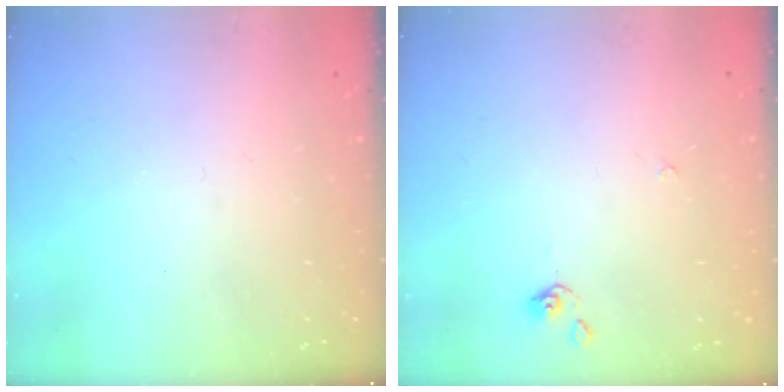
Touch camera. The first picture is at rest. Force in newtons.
{"total": 1.1, "press": 1.0, "slide": 0.4}